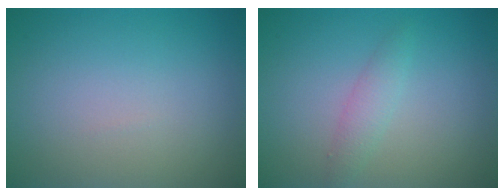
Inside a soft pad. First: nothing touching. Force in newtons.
{"total": 1.6, "press": 1.6, "slide": 0.0}